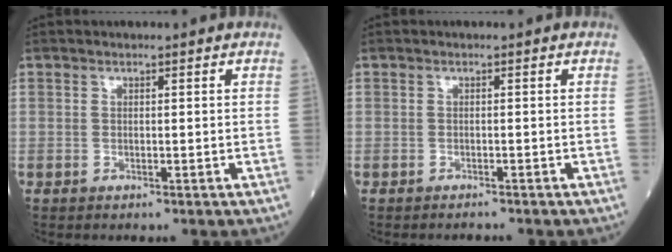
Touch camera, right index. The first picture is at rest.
{"total": 0.8, "force": [-0.8, -0.1, 0.0], "torque": [-0.007, -0.005, -0.010]}